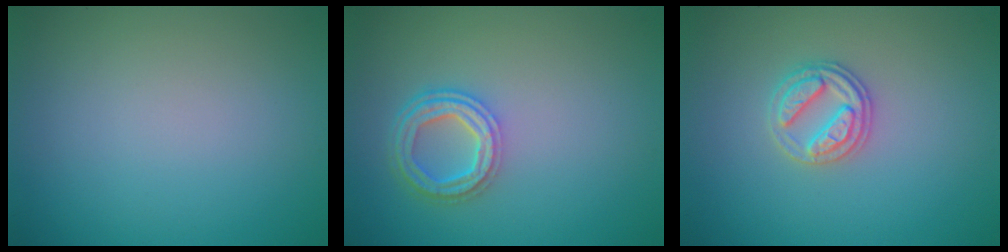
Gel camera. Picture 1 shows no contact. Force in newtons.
{"total": 4.2, "press": 3.3, "slide": 2.6}
{"total": 2.7, "press": 2.6, "slide": 0.5}